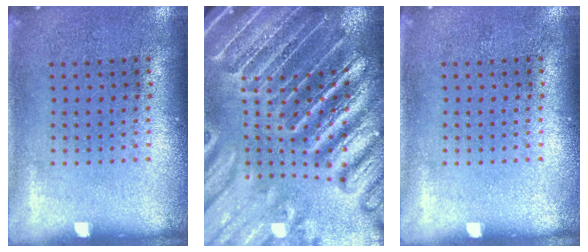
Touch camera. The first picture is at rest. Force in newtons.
{"total": 4.7, "press": 4.3, "slide": 1.9}
{"total": 0.0}